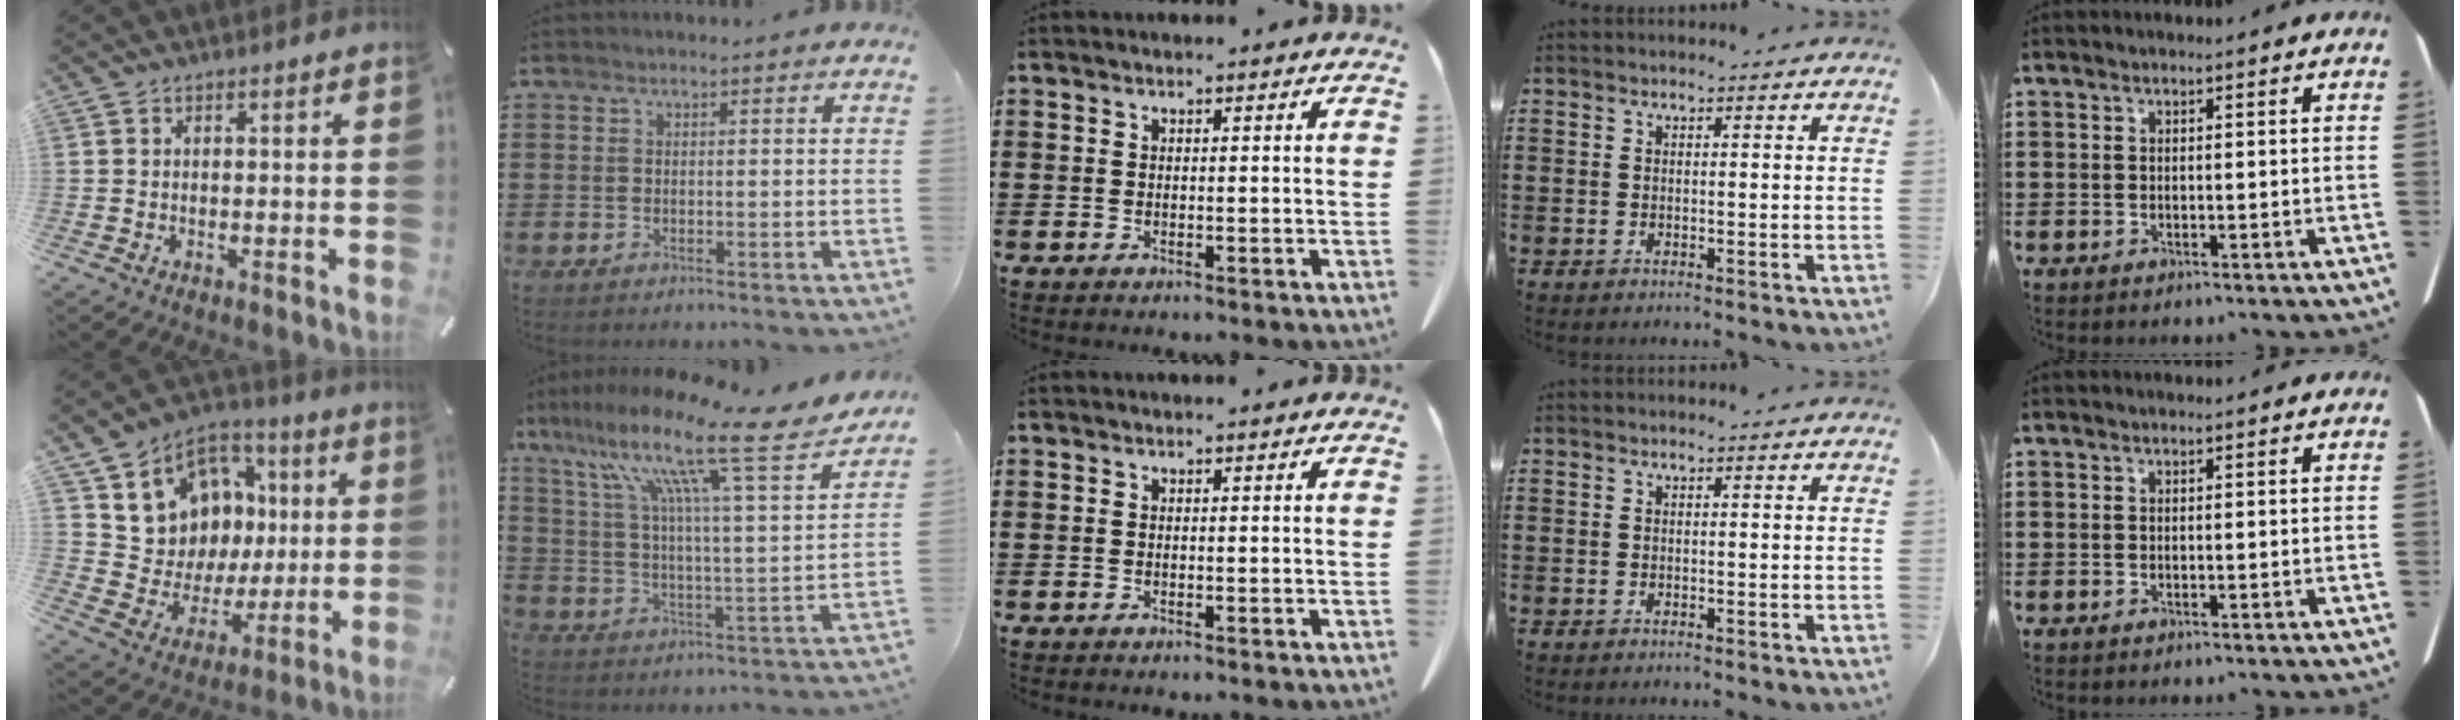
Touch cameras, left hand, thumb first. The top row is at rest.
{"thumb": {"total": 11.3, "force": [3.1, 10.7, 1.7], "torque": [-0.031, -0.038, 0.071]}, "index": {"total": 15.6, "force": [11.1, 1.3, 10.8], "torque": [-0.215, -0.070, 0.171]}}